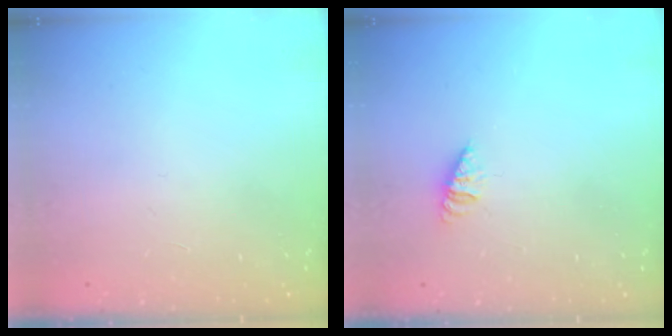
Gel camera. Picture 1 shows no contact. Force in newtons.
{"total": 1.3, "press": 1.3, "slide": 0.2}